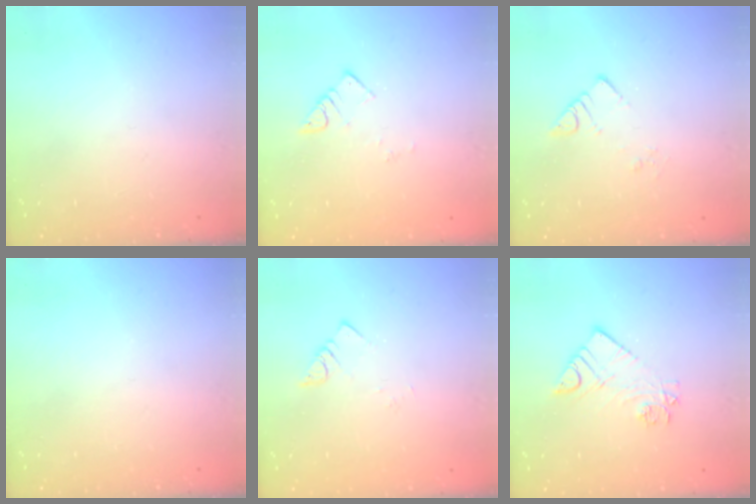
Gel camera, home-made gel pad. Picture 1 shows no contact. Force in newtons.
{"total": 3.6, "press": 3.6, "slide": 0.3}
{"total": 2.6, "press": 2.6, "slide": 0.1}
{"total": 0.0}
{"total": 1.9, "press": 1.9, "slide": 0.1}
{"total": 9.3, "press": 9.3, "slide": 0.7}